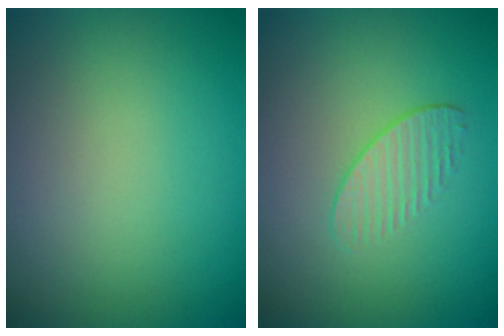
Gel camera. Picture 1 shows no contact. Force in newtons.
{"total": 1.3, "press": 0.7, "slide": 1.1}